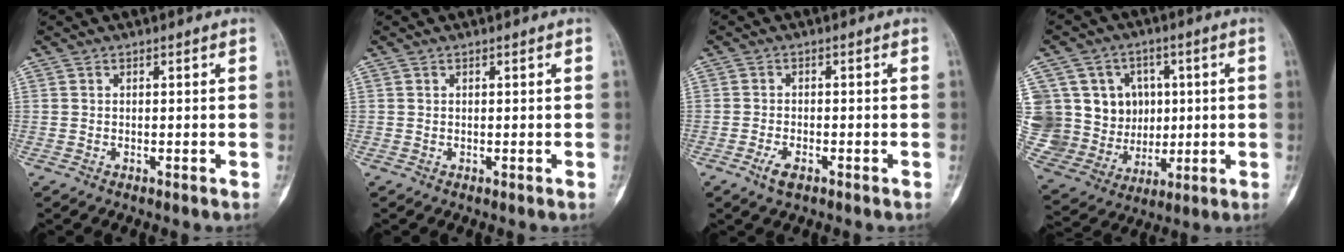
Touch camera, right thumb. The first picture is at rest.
{"total": 0.0}
{"total": 3.2, "force": [-1.9, 1.3, 2.2], "torque": [-0.048, 0.006, -0.035]}
{"total": 18.7, "force": [3.2, 16.2, 8.8], "torque": [-0.133, 0.026, 0.091]}